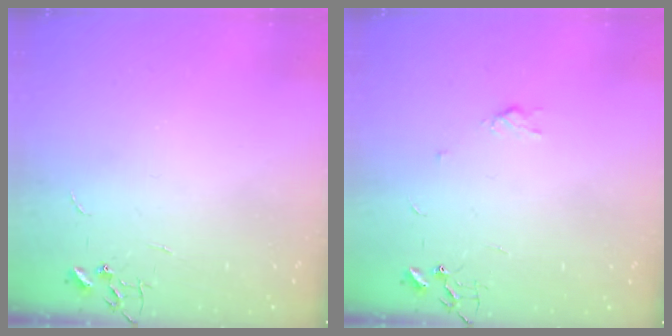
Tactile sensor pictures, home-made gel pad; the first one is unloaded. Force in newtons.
{"total": 2.9, "press": 2.9, "slide": 0.5}